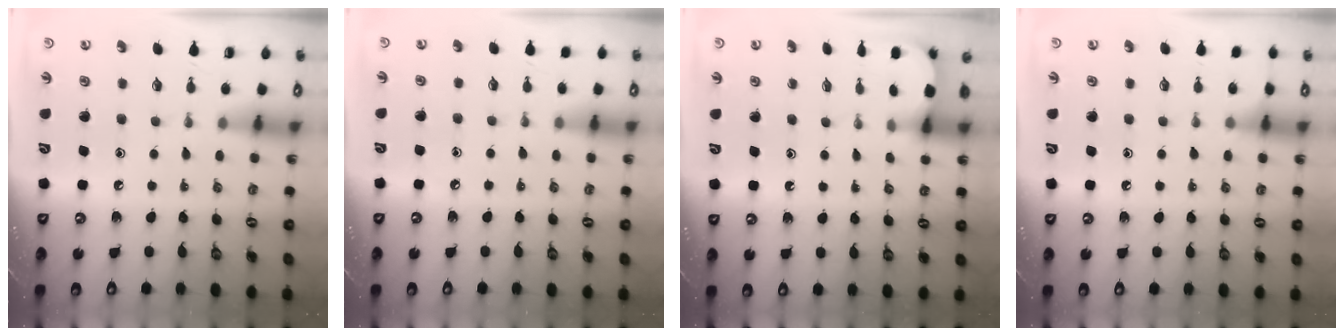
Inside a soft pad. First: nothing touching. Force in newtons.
{"total": 2.6, "press": 2.6, "slide": 0.4}
{"total": 2.6, "press": 2.6, "slide": 0.3}
{"total": 4.7, "press": 4.7, "slide": 0.6}